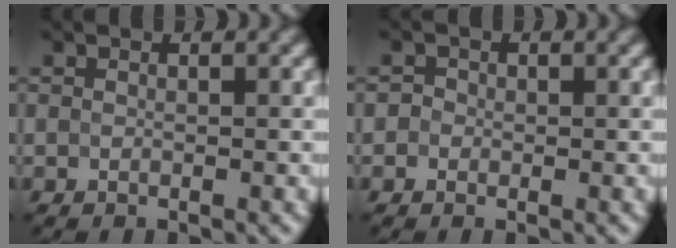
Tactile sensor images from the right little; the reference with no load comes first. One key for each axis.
{"total": 0.8, "fx": -0.2, "fy": 0.7, "fz": 0.1, "tx": 0.005, "ty": -0.002, "tz": -0.009}